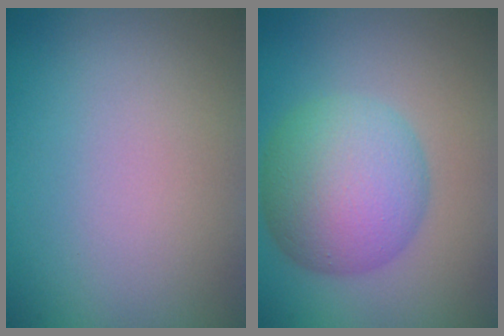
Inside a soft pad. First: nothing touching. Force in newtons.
{"total": 7.9, "press": 7.9, "slide": 0.1}